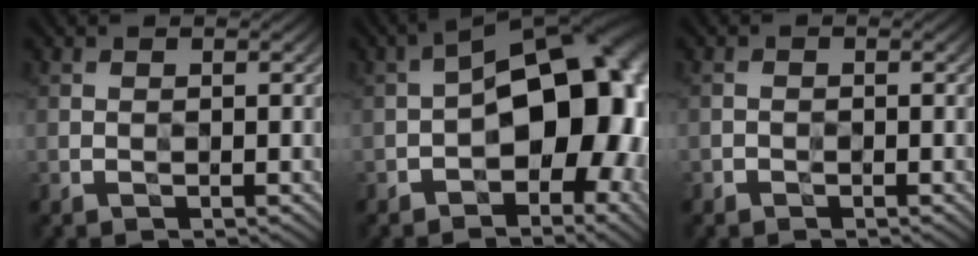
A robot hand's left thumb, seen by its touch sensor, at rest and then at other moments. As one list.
[{"total": 12.6, "force": [-2.1, 7.1, 10.2], "torque": [-0.117, 0.017, -0.046]}, {"total": 0.7, "force": [-0.6, 0.0, -0.3], "torque": [0.005, 0.003, -0.012]}]